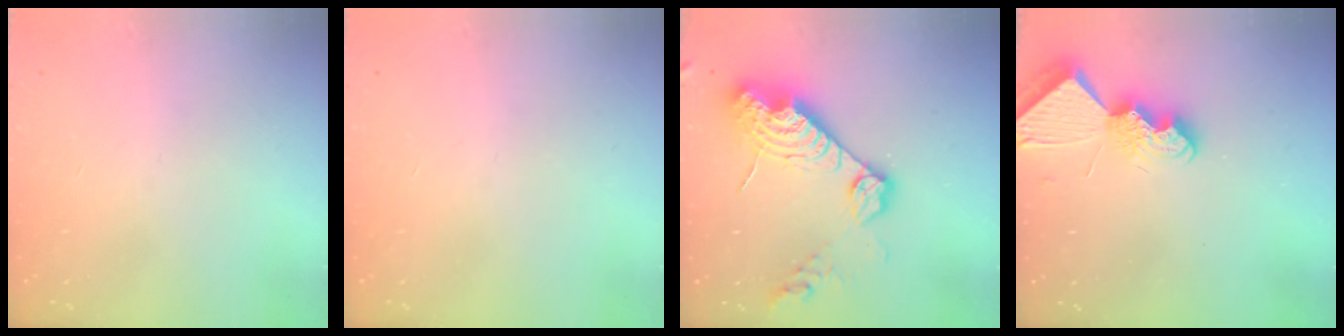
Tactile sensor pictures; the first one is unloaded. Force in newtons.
{"total": 0.0}
{"total": 17.0, "press": 16.9, "slide": 2.0}
{"total": 8.5, "press": 8.4, "slide": 0.8}